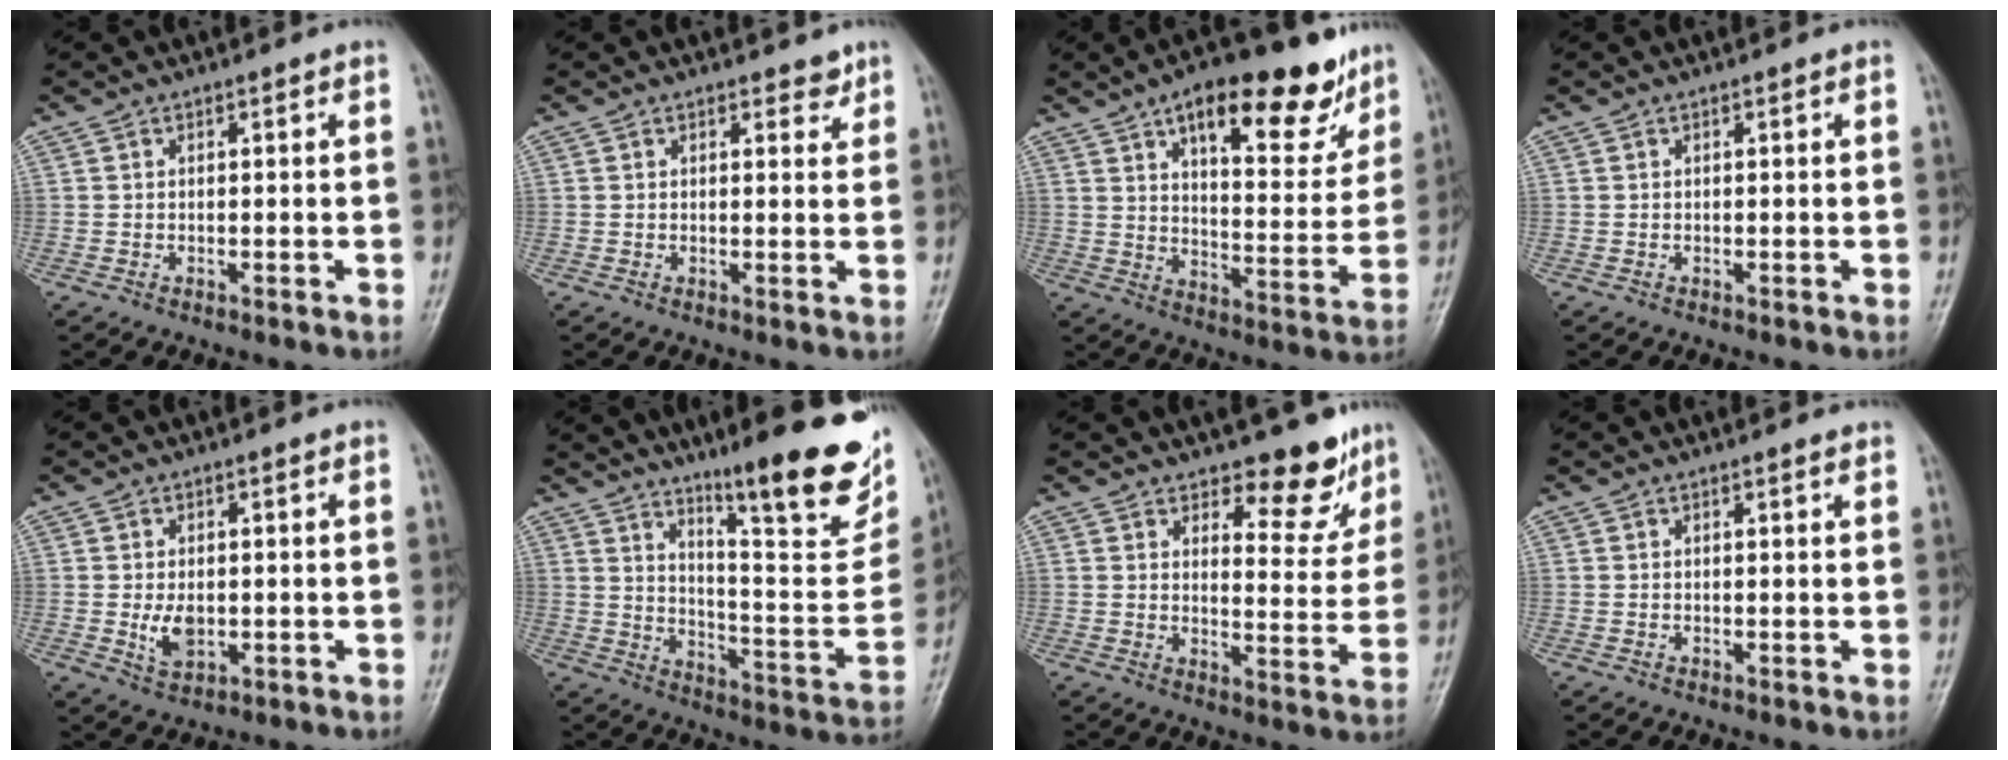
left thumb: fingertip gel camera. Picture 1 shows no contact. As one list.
[{"total": 2.1, "force": [1.6, 1.0, 0.7], "torque": [0.006, -0.010, 0.018]}, {"total": 20.2, "force": [12.5, 7.9, 13.8], "torque": [-0.152, -0.051, 0.188]}, {"total": 0.0}, {"total": 4.4, "force": [-0.2, 2.8, 3.4], "torque": [-0.055, -0.007, 0.003]}, {"total": 22.6, "force": [14.4, 4.5, 16.9], "torque": [-0.199, -0.074, 0.220]}, {"total": 9.0, "force": [7.1, 3.7, 4.1], "torque": [-0.016, -0.055, 0.104]}, {"total": 1.0, "force": [0.9, 0.1, 0.4], "torque": [-0.004, -0.004, 0.012]}]